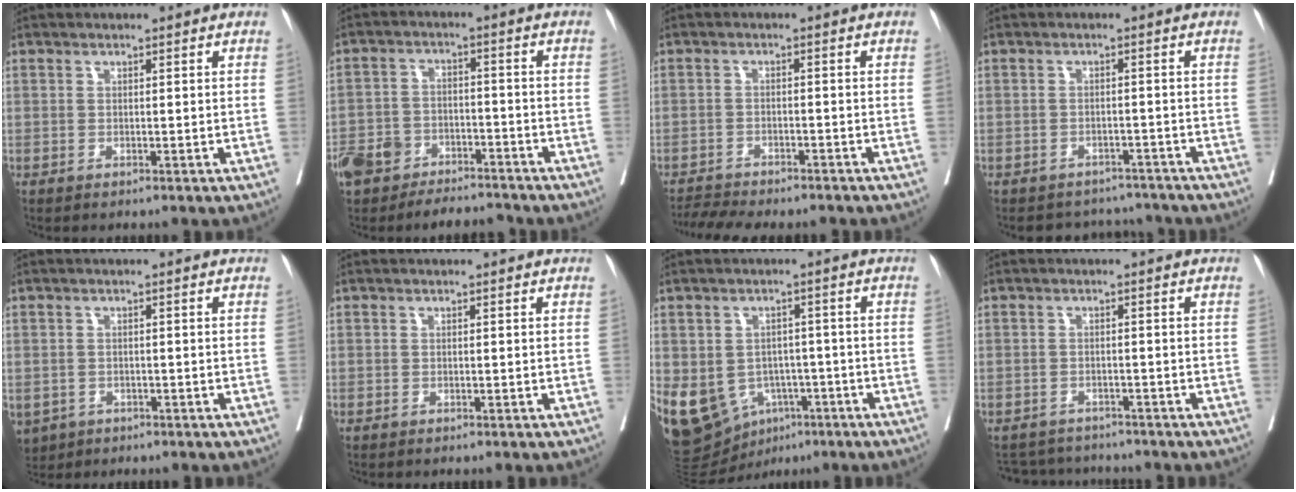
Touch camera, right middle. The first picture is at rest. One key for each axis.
{"total": 10.3, "fx": -8.3, "fy": 4.9, "fz": 3.7, "tx": -0.068, "ty": 0.014, "tz": -0.137}
{"total": 7.7, "fx": -7.2, "fy": 1.0, "fz": 2.4, "tx": -0.030, "ty": -0.002, "tz": -0.109}
{"total": 6.4, "fx": -6.0, "fy": 2.4, "fz": -0.1, "tx": 0.009, "ty": 0.015, "tz": -0.071}
{"total": 6.3, "fx": -3.2, "fy": 5.0, "fz": 2.0, "tx": -0.055, "ty": -0.001, "tz": -0.045}
{"total": 0.5, "fx": -0.5, "fy": 0.0, "fz": 0.2, "tx": 0.000, "ty": -0.001, "tz": -0.010}
{"total": 14.2, "fx": -5.9, "fy": 10.7, "fz": 7.2, "tx": -0.155, "ty": 0.014, "tz": -0.077}
{"total": 6.3, "fx": -6.2, "fy": 1.4, "fz": 0.4, "tx": -0.001, "ty": 0.008, "tz": -0.088}